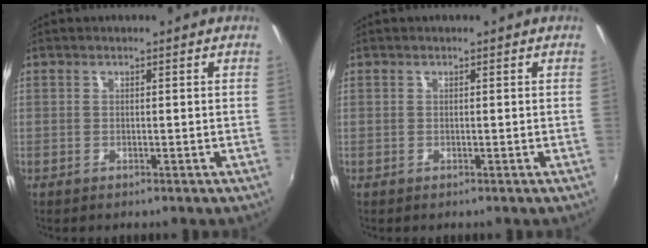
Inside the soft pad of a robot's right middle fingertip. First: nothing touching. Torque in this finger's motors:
{"motor_torque": [0.00, 0.00, 0.01, 0.00]}